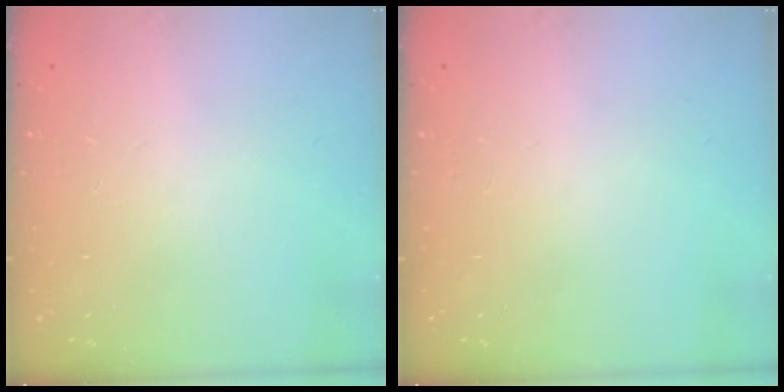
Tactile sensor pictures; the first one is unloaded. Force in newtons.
{"total": 0.0}